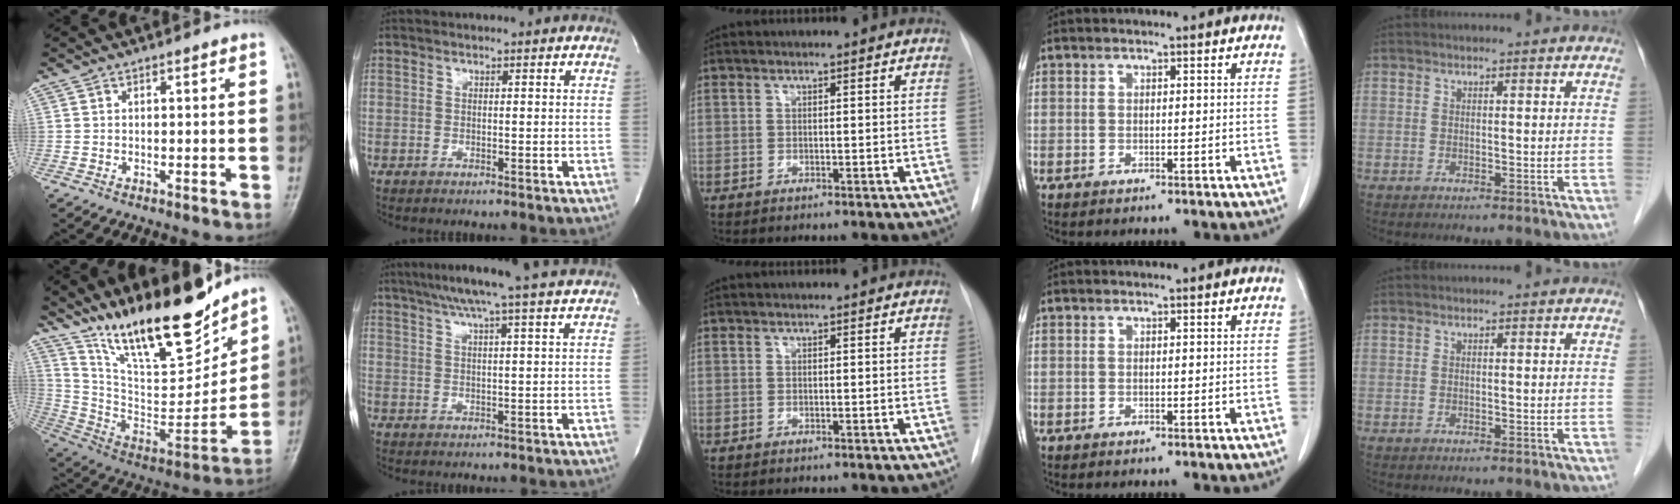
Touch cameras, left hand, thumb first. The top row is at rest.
{"thumb": {"total": 22.9, "force": [17.9, 6.1, 13.0], "torque": [-0.173, -0.108, 0.317]}, "index": {"total": 11.5, "force": [9.8, -1.4, 5.9], "torque": [-0.099, 0.009, 0.126]}}